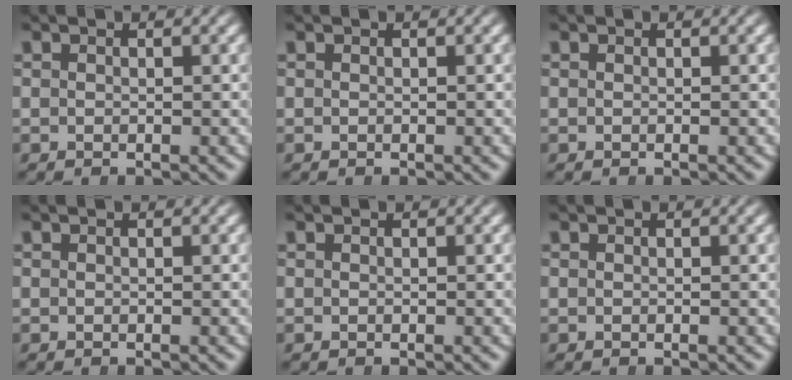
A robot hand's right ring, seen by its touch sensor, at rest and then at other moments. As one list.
[{"total": 0.0}, {"total": 0.0}, {"total": 0.0}, {"total": 0.0}, {"total": 0.0}]